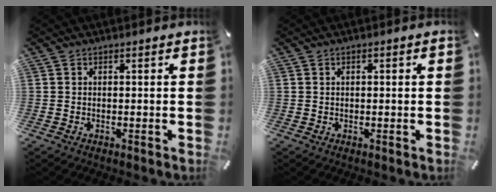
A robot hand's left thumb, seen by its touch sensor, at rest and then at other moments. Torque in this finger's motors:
{"motor_torque": [-0.11, -0.05, 0.04, 0.10, -0.01]}